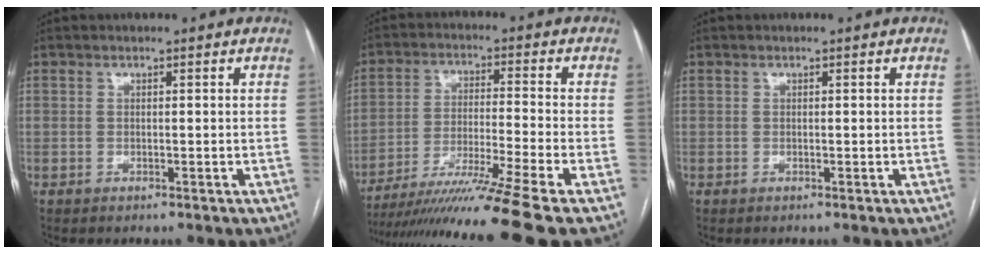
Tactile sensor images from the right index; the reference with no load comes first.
{"total": 16.2, "force": [-12.9, -3.5, 9.1], "torque": [-0.153, -0.040, -0.216]}
{"total": 0.0}